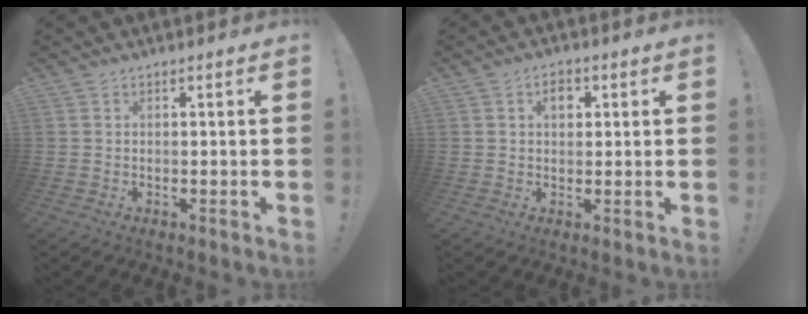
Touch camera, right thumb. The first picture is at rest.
{"total": 3.8, "force": [1.3, 2.6, 2.4], "torque": [-0.022, -0.002, 0.015]}